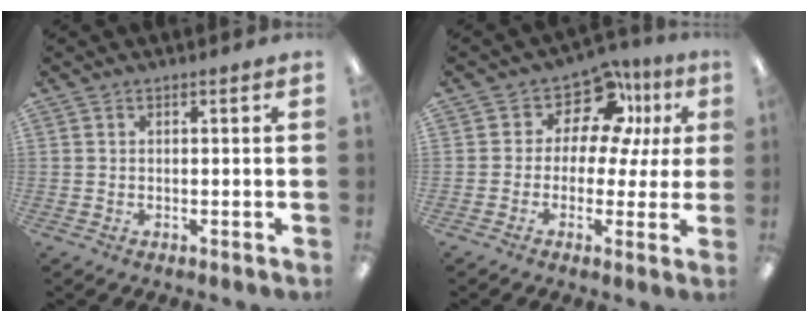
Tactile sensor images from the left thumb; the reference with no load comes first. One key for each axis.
{"total": 10.9, "fx": 6.4, "fy": 6.8, "fz": 5.6, "tx": -0.093, "ty": -0.044, "tz": 0.119}